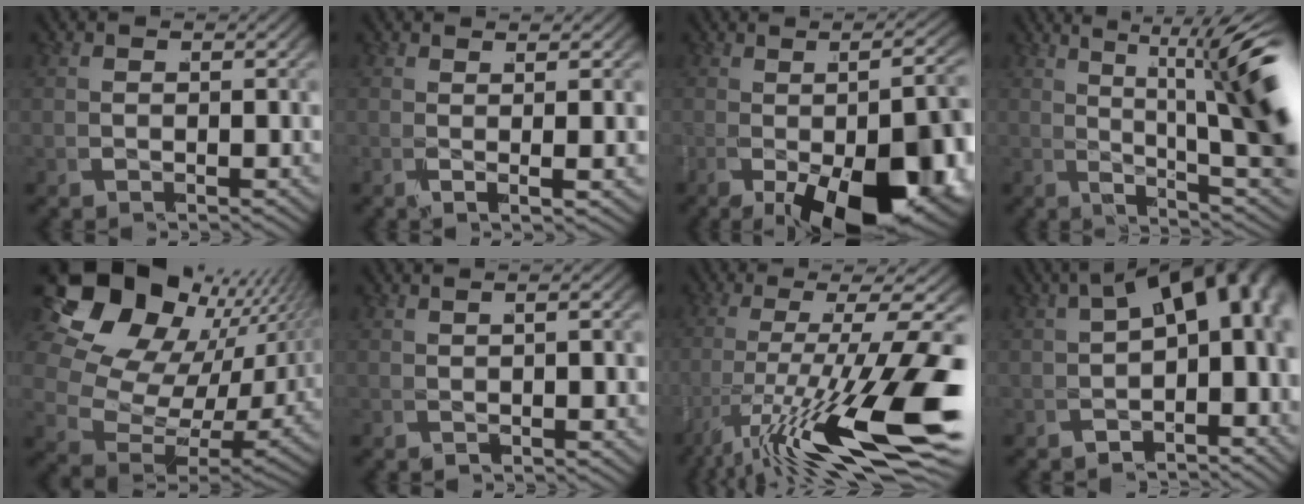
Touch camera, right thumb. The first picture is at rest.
{"total": 2.3, "force": [1.0, -0.1, 2.0], "torque": [-0.032, 0.002, 0.010]}
{"total": 16.2, "force": [-2.8, 7.7, 14.0], "torque": [-0.209, -0.038, -0.029]}
{"total": 10.4, "force": [0.2, 4.8, 9.2], "torque": [-0.121, -0.011, -0.004]}
{"total": 13.8, "force": [2.2, 9.4, 9.8], "torque": [-0.205, -0.026, 0.035]}
{"total": 3.1, "force": [0.4, 1.6, 2.7], "torque": [-0.039, 0.005, 0.000]}
{"total": 12.1, "force": [-3.7, 4.1, 10.7], "torque": [-0.211, -0.040, -0.041]}
{"total": 9.7, "force": [0.1, 5.7, 7.8], "torque": [-0.107, 0.000, -0.007]}